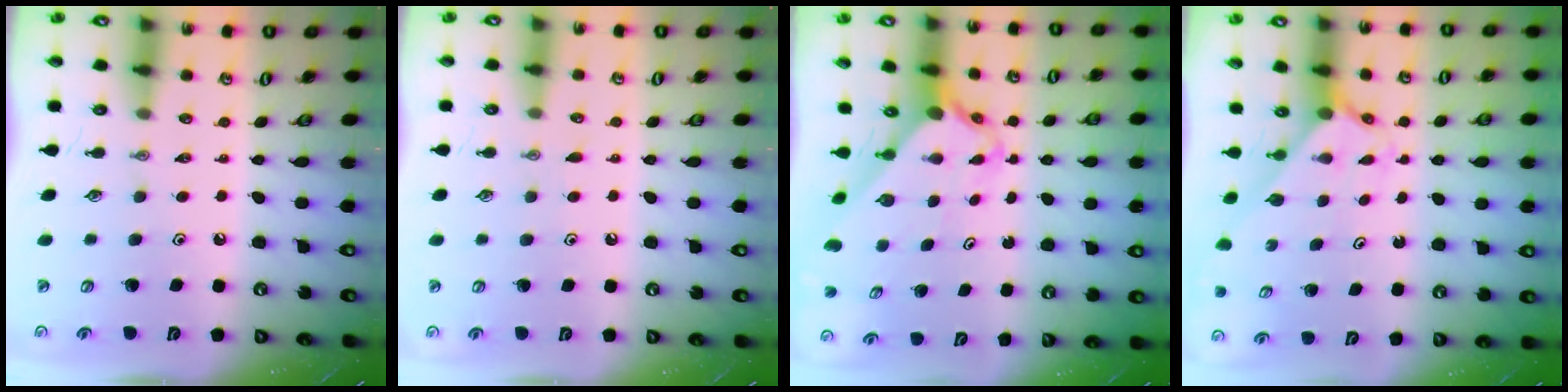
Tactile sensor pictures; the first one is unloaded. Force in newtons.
{"total": 4.9, "press": 4.8, "slide": 0.6}
{"total": 2.8, "press": 2.8, "slide": 0.3}
{"total": 1.8, "press": 1.8, "slide": 0.1}